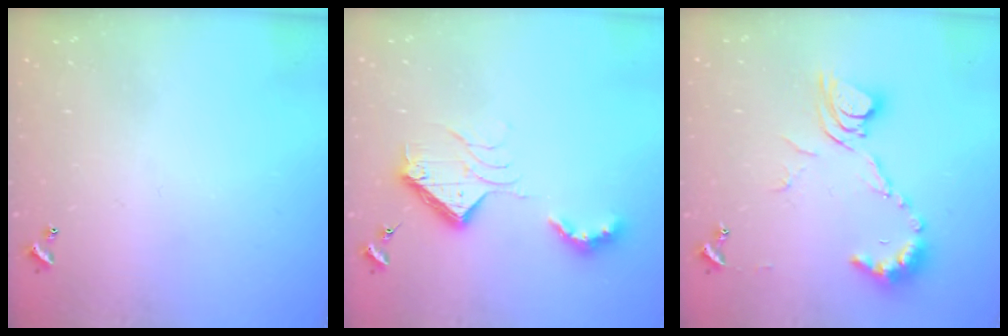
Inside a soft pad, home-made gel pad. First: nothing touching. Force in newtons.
{"total": 12.0, "press": 12.0, "slide": 0.4}
{"total": 10.4, "press": 10.3, "slide": 0.9}